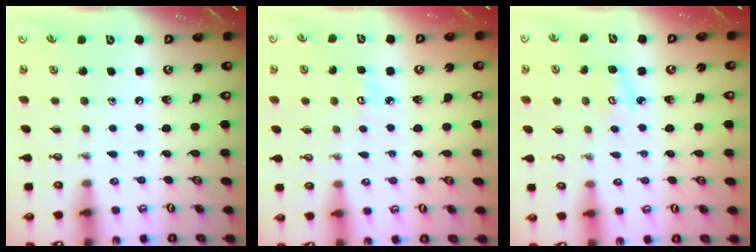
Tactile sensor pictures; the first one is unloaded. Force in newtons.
{"total": 4.2, "press": 4.2, "slide": 0.4}
{"total": 3.9, "press": 3.9, "slide": 0.3}